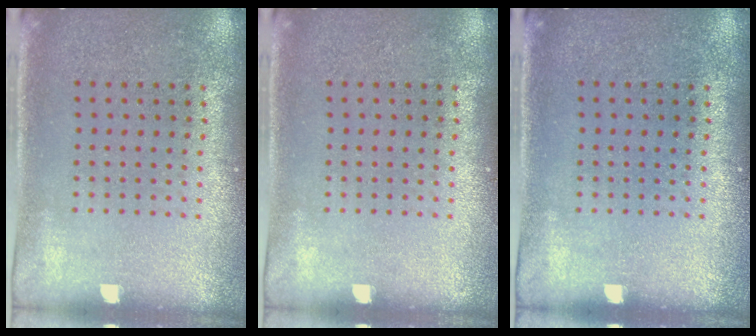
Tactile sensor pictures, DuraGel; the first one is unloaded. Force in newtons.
{"total": 0.0}
{"total": 0.0}